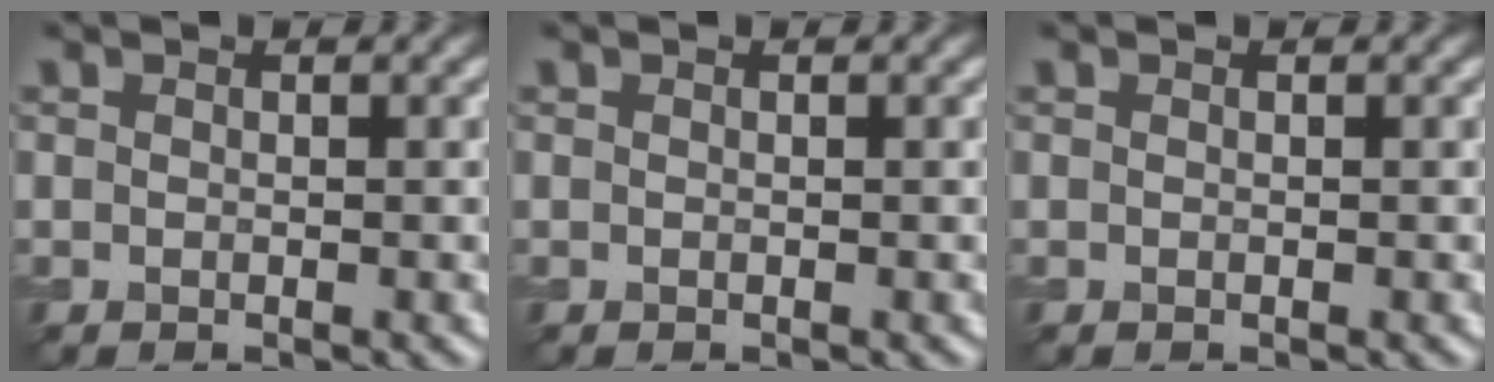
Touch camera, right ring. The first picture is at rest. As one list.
[{"total": 0.0}, {"total": 0.0}]